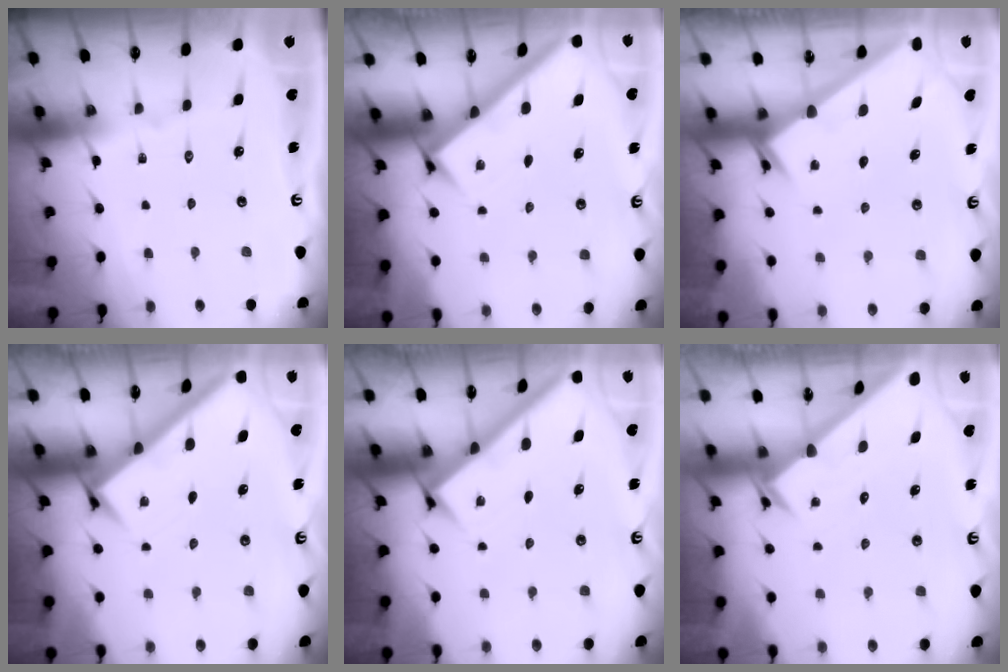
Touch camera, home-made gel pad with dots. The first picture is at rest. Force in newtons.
{"total": 2.7, "press": 2.7, "slide": 0.4}
{"total": 2.5, "press": 2.5, "slide": 0.2}
{"total": 3.1, "press": 3.1, "slide": 0.4}
{"total": 2.6, "press": 2.6, "slide": 0.3}
{"total": 2.3, "press": 2.3, "slide": 0.2}